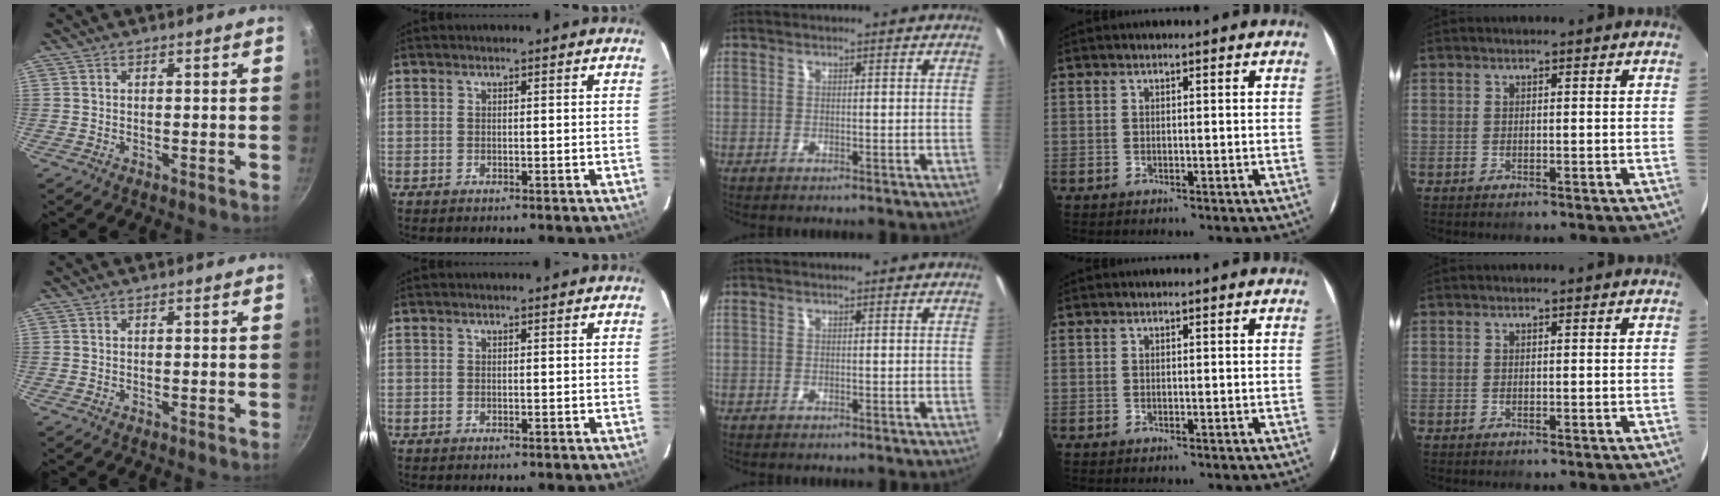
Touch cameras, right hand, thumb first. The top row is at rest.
{}